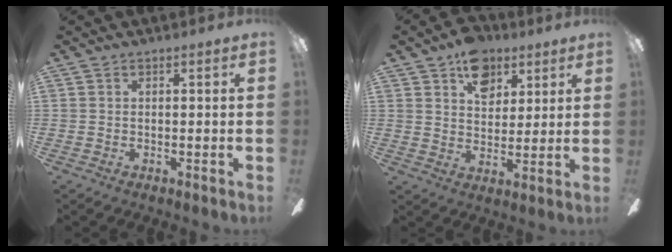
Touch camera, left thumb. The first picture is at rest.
{"total": 11.1, "force": [6.2, 7.5, 5.3], "torque": [-0.066, -0.018, 0.112]}